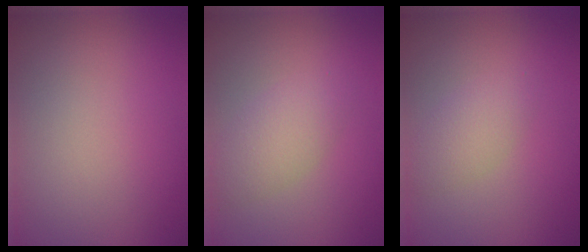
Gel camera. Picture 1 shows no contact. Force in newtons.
{"total": 2.7, "press": 2.7, "slide": 0.1}
{"total": 2.1, "press": 2.1, "slide": 0.1}